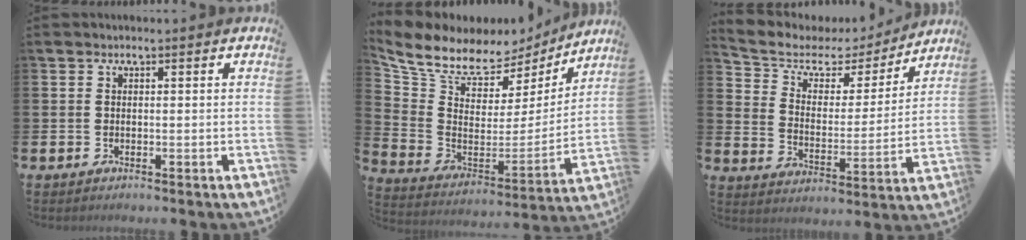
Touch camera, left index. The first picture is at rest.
{"total": 9.7, "force": [8.2, 4.3, 2.7], "torque": [-0.109, -0.049, 0.146]}
{"total": 6.3, "force": [4.9, 3.5, 1.7], "torque": [-0.073, -0.031, 0.080]}